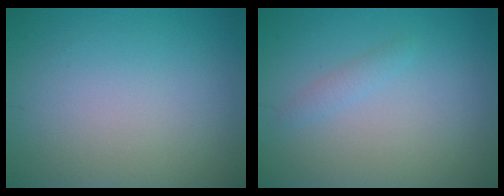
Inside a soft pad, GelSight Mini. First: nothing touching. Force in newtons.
{"total": 1.0, "press": 1.0, "slide": 0.0}